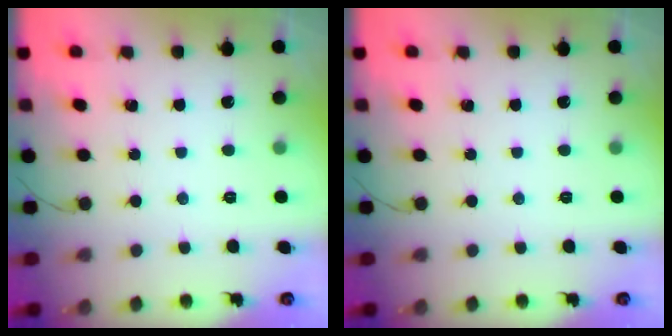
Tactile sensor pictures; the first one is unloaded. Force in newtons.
{"total": 0.0}